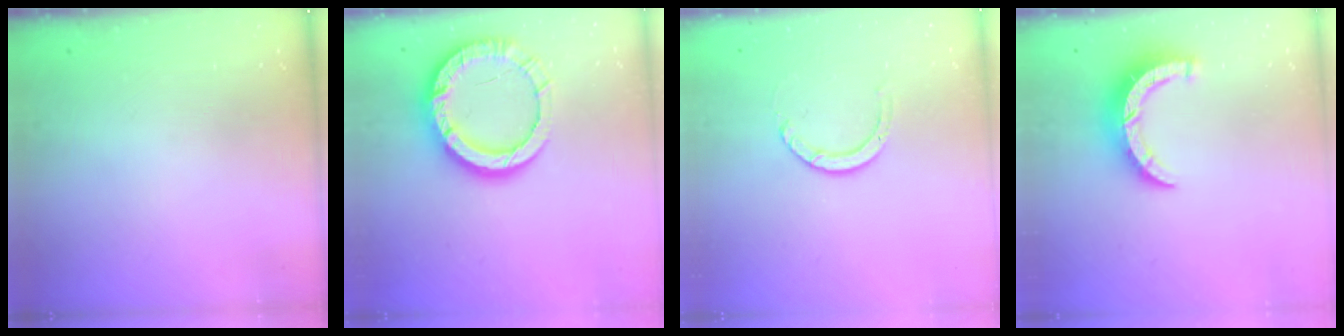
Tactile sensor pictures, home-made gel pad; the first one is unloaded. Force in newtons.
{"total": 15.6, "press": 15.5, "slide": 1.4}
{"total": 3.6, "press": 3.6, "slide": 0.3}
{"total": 10.4, "press": 10.3, "slide": 0.7}